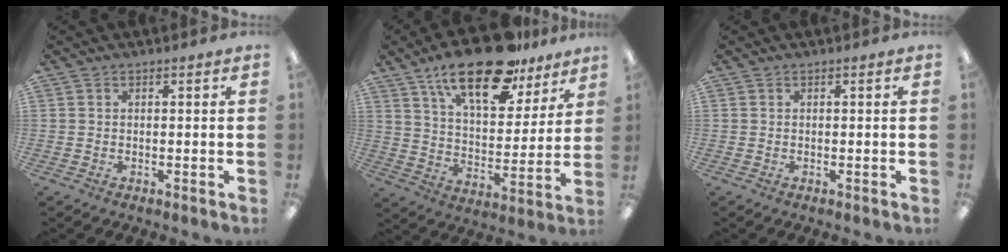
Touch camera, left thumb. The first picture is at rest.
{"total": 20.5, "force": [14.1, 8.4, 12.3], "torque": [-0.201, -0.073, 0.240]}
{"total": 0.0}